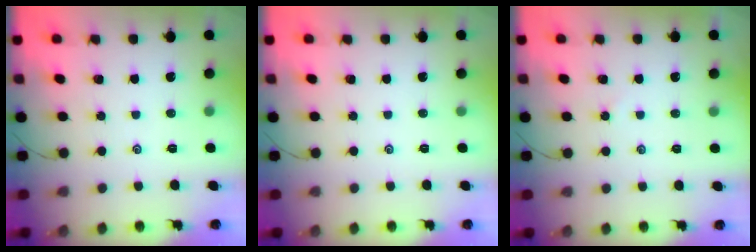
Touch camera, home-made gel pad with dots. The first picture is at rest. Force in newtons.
{"total": 0.0}
{"total": 3.8, "press": 3.8, "slide": 0.4}